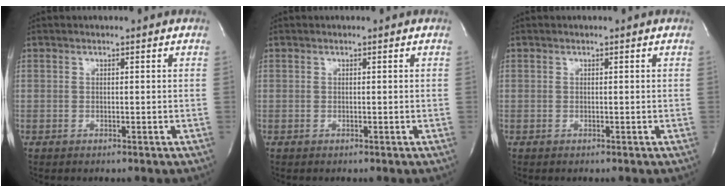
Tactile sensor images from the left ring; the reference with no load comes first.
{"total": 0.0}
{"total": 0.0}